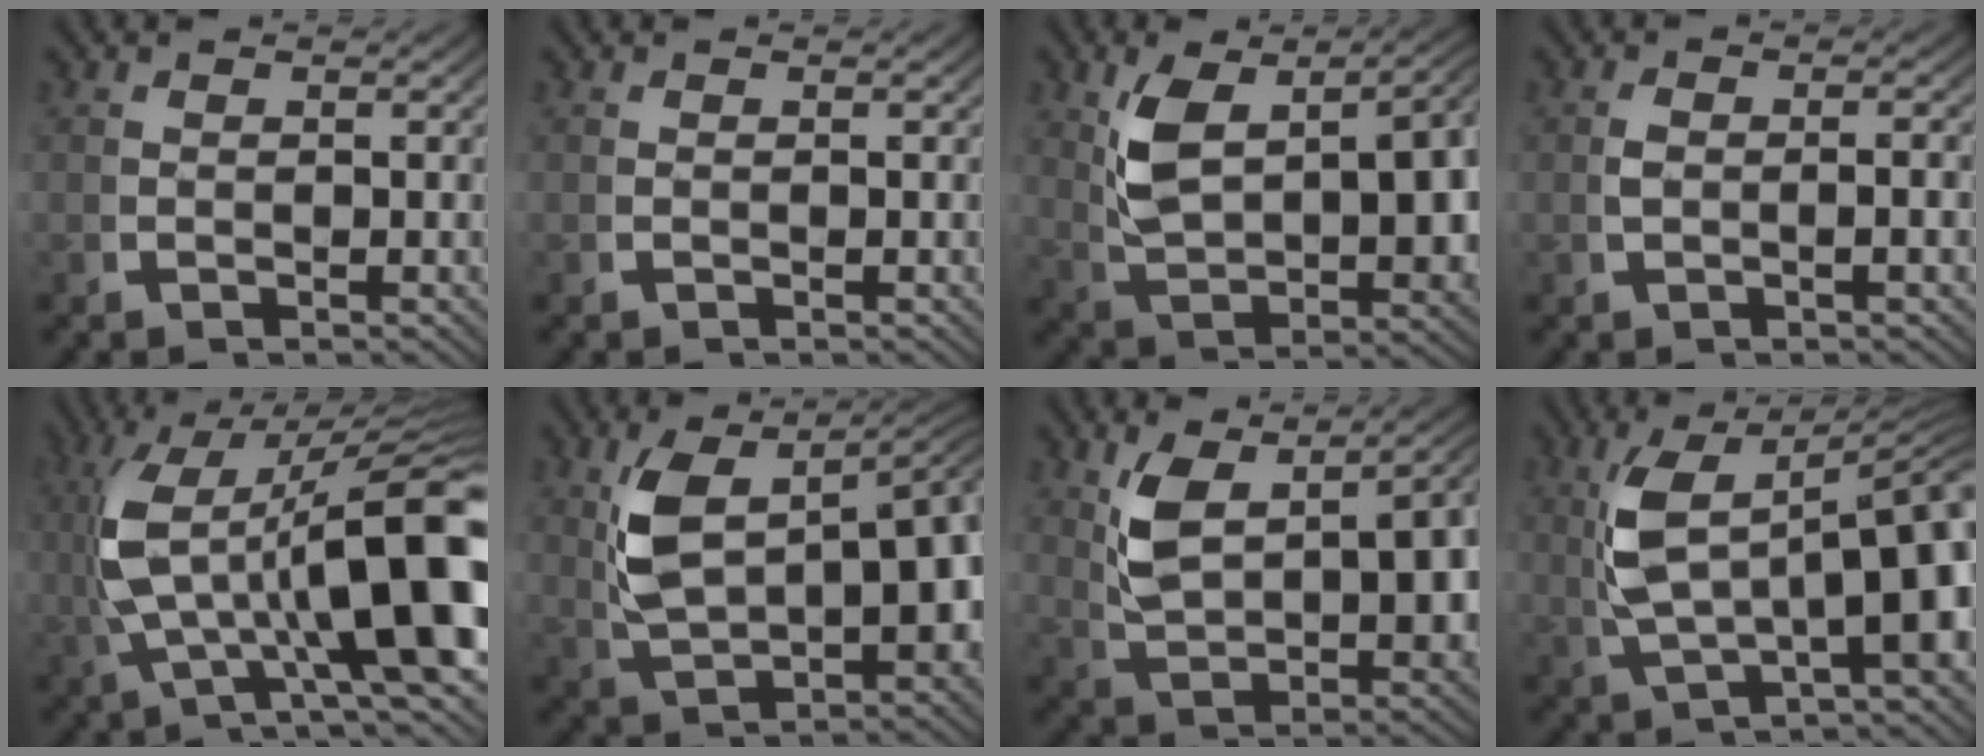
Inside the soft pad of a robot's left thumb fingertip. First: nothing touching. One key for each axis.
{"total": 0.0}
{"total": 9.9, "fx": 1.0, "fy": 5.3, "fz": 8.4, "tx": -0.167, "ty": -0.023, "tz": 0.041}
{"total": 1.8, "fx": -0.3, "fy": 0.3, "fz": 1.7, "tx": -0.038, "ty": 0.003, "tz": -0.004}
{"total": 16.8, "fx": 0.7, "fy": 8.1, "fz": 14.7, "tx": -0.263, "ty": -0.005, "tz": 0.013}
{"total": 11.0, "fx": 1.1, "fy": 5.8, "fz": 9.4, "tx": -0.169, "ty": -0.009, "tz": 0.031}
{"total": 9.0, "fx": 1.1, "fy": 4.7, "fz": 7.6, "tx": -0.153, "ty": -0.022, "tz": 0.042}
{"total": 11.1, "fx": 0.1, "fy": 4.7, "fz": 10.1, "tx": -0.175, "ty": -0.004, "tz": 0.012}